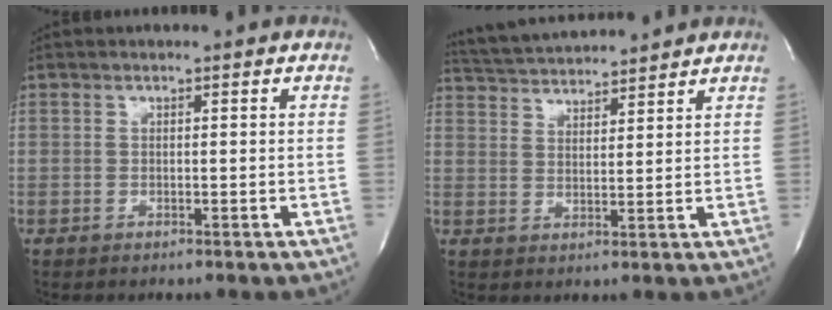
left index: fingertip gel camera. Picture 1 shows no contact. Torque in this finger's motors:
{"motor_torque": [0.02, -0.15, 0.12, 0.05]}